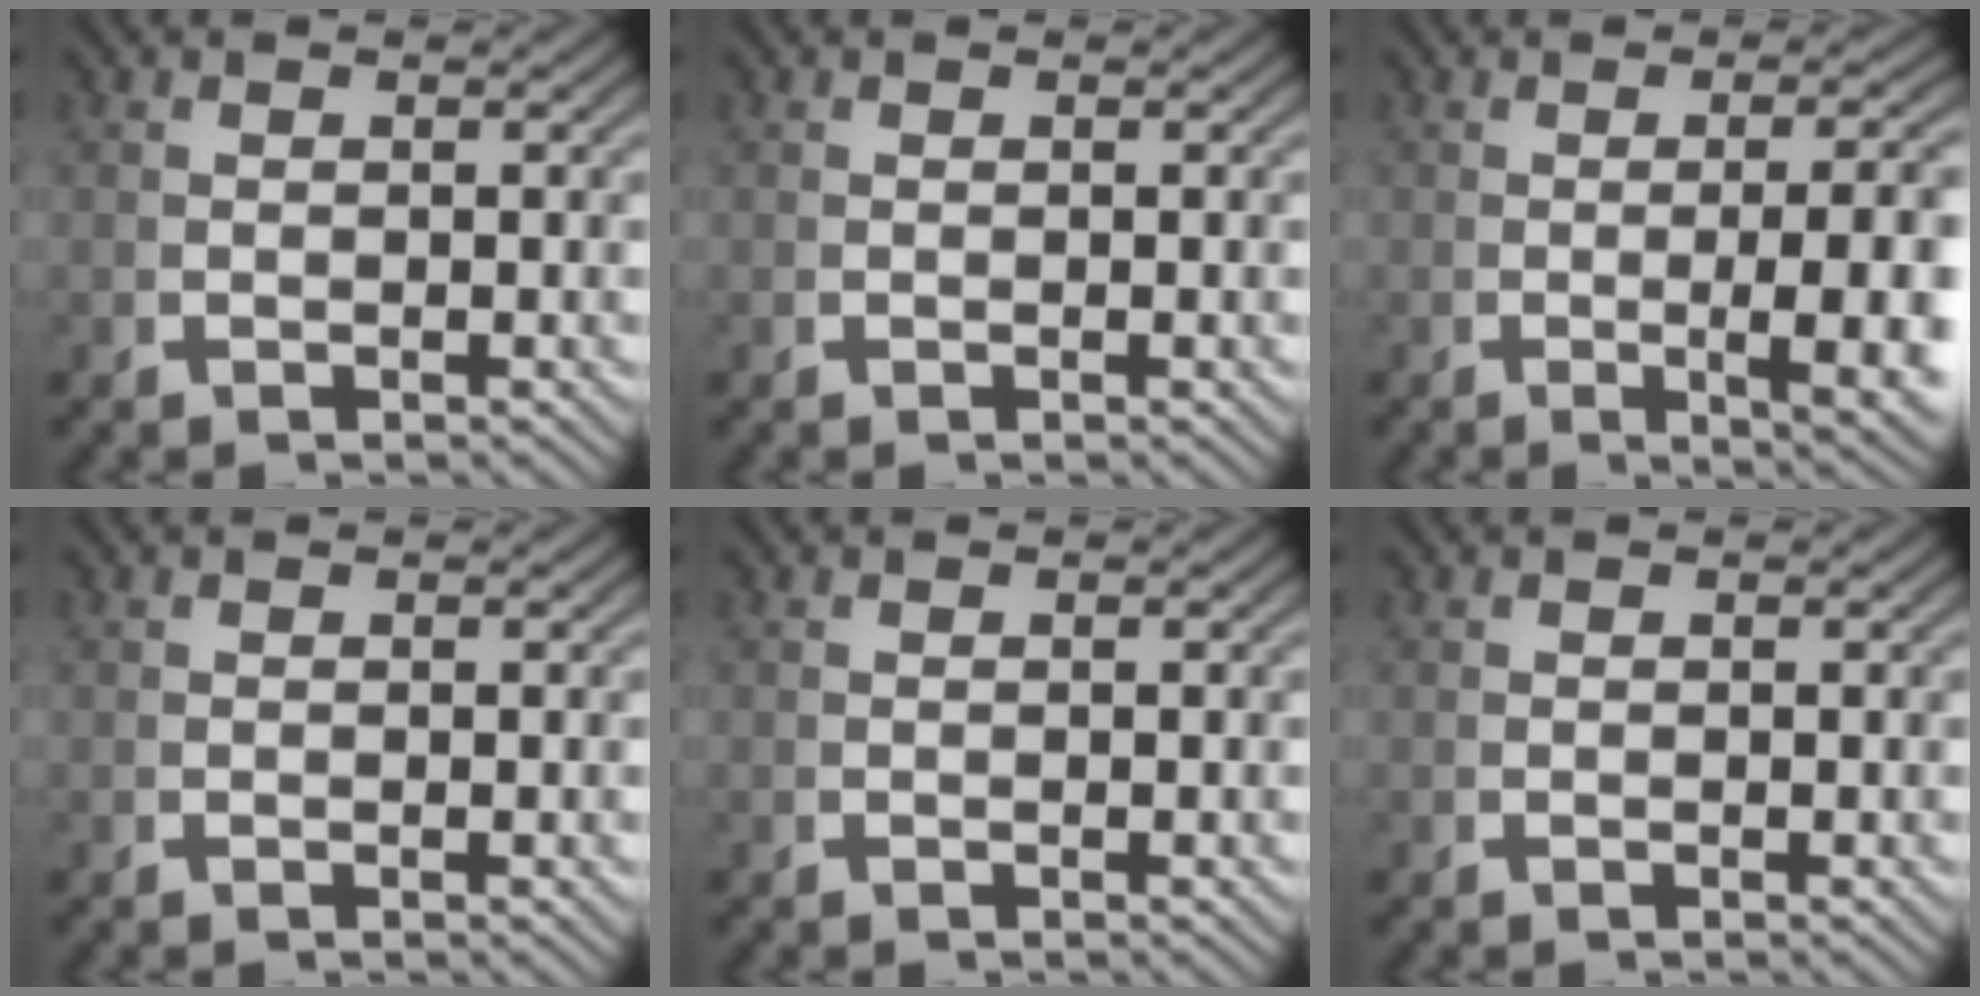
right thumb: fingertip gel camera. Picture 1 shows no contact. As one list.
[{"total": 0.0}, {"total": 7.2, "force": [-1.3, 2.2, 6.7], "torque": [-0.107, -0.007, -0.012]}, {"total": 0.0}, {"total": 0.0}, {"total": 0.0}]